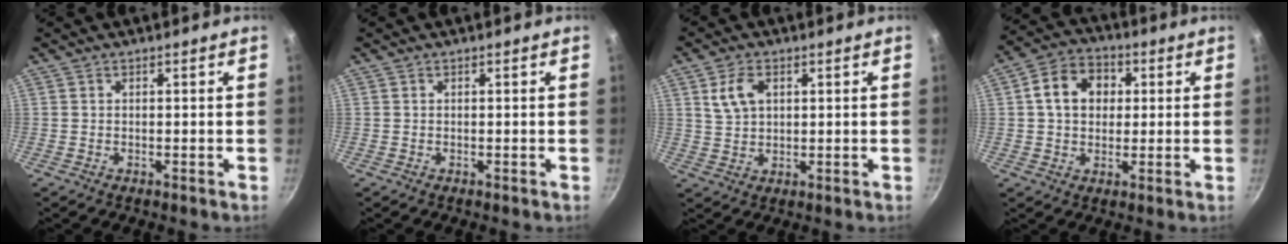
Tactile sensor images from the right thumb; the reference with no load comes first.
{"total": 0.0}
{"total": 5.9, "force": [2.0, 3.8, 4.1], "torque": [-0.068, 0.000, 0.039]}
{"total": 10.0, "force": [1.9, 7.9, 5.8], "torque": [-0.071, 0.016, 0.016]}